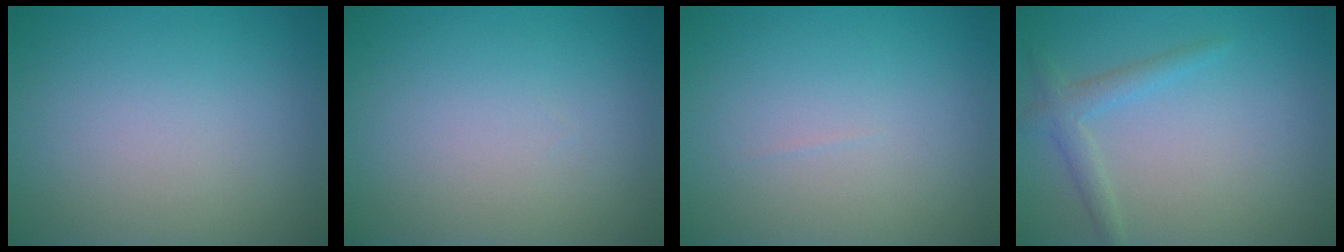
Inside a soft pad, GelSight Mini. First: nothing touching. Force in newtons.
{"total": 0.0}
{"total": 0.0}
{"total": 2.0, "press": 2.0, "slide": 0.1}